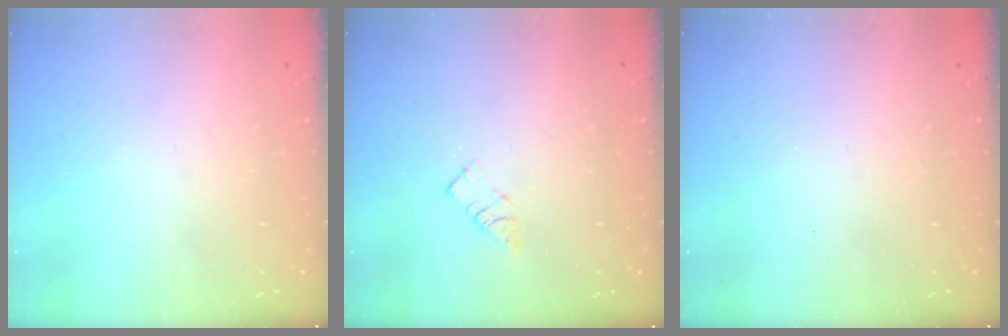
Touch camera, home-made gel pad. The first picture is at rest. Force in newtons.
{"total": 3.9, "press": 3.9, "slide": 0.0}
{"total": 1.6, "press": 1.6, "slide": 0.2}